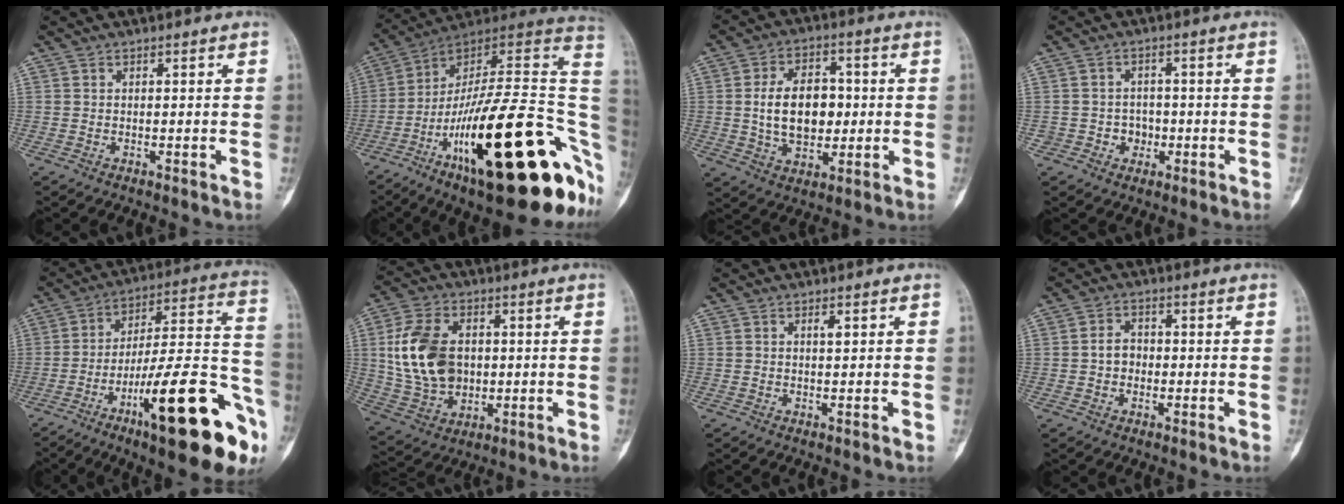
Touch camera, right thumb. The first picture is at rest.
{"total": 34.6, "force": [-10.3, 10.3, 31.4], "torque": [-0.389, 0.071, -0.160]}
{"total": 12.7, "force": [0.4, 8.3, 9.6], "torque": [-0.132, 0.008, 0.013]}
{"total": 3.6, "force": [-1.0, 3.3, 0.9], "torque": [0.016, 0.014, -0.015]}
{"total": 26.7, "force": [-12.2, 6.6, 22.8], "torque": [-0.293, 0.071, -0.180]}
{"total": 15.5, "force": [1.6, 10.9, 10.9], "torque": [-0.189, 0.001, 0.039]}
{"total": 1.2, "force": [0.5, 0.3, 1.0], "torque": [-0.017, 0.002, 0.009]}
{"total": 3.7, "force": [-0.3, 2.9, 2.1], "torque": [-0.022, 0.013, -0.010]}